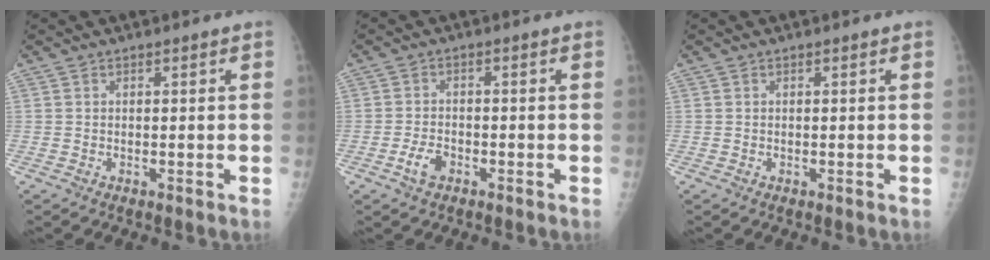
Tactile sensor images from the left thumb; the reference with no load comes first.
{"total": 3.4, "force": [-1.8, 2.1, 2.0], "torque": [-0.037, 0.010, -0.031]}
{"total": 0.0}